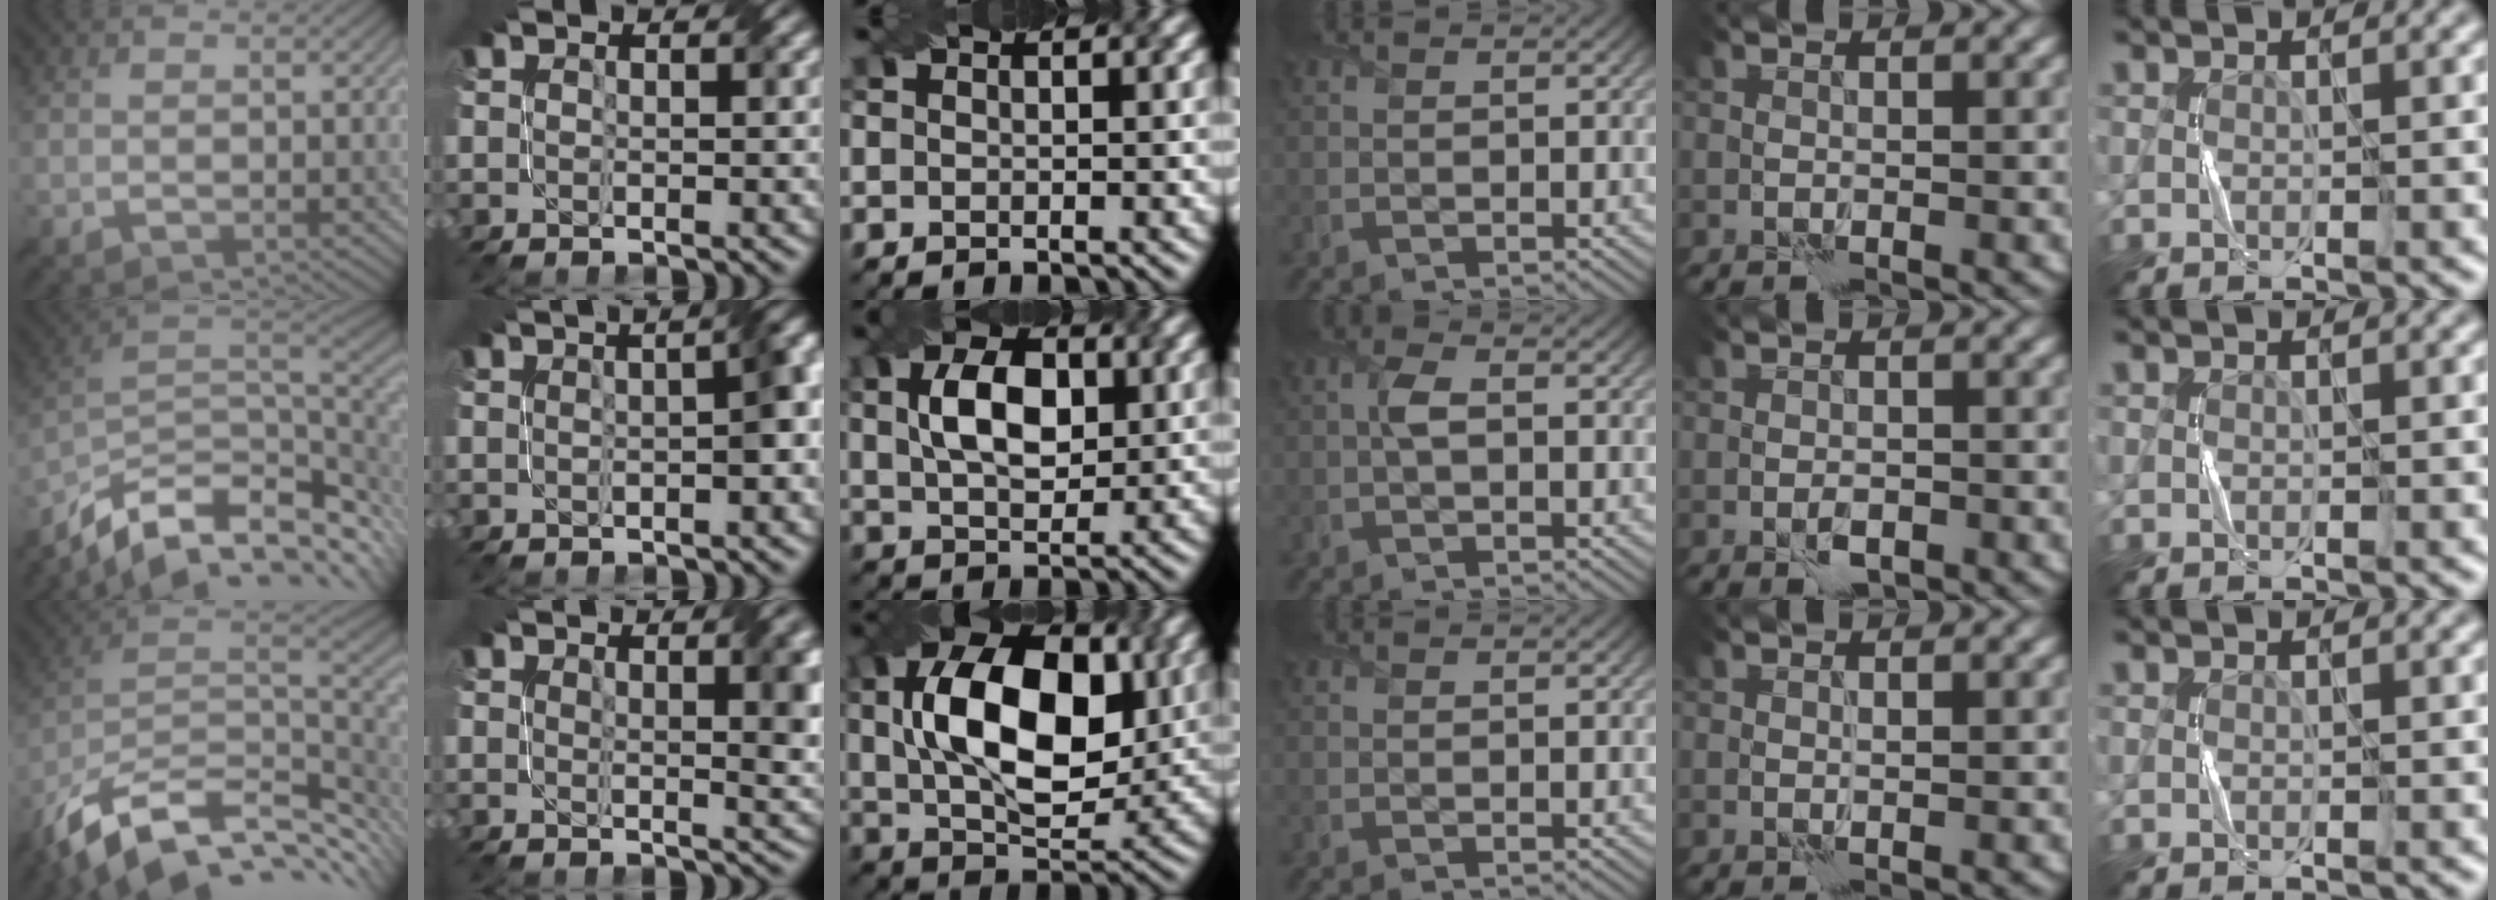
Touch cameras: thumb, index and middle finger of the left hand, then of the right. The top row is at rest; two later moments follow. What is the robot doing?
{"motion": "twist", "object": "screw"}